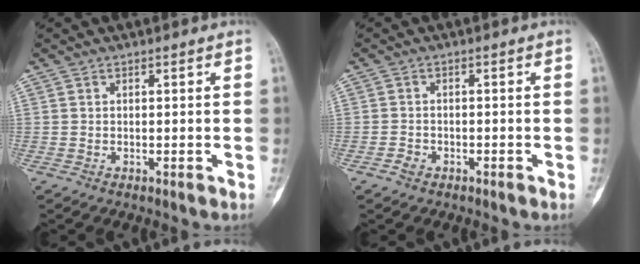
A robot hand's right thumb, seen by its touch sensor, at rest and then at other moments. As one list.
[{"total": 1.7, "force": [-1.1, 1.1, 0.6], "torque": [-0.013, 0.006, -0.023]}]